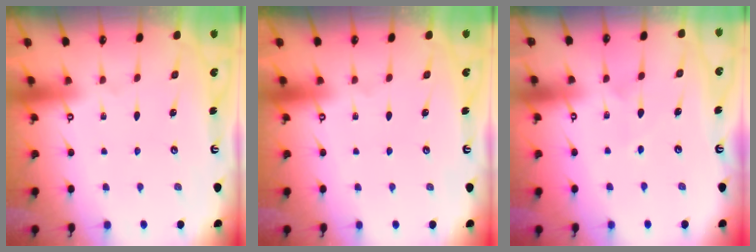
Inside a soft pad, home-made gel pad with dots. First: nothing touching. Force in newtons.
{"total": 0.0}
{"total": 5.8, "press": 5.8, "slide": 0.2}